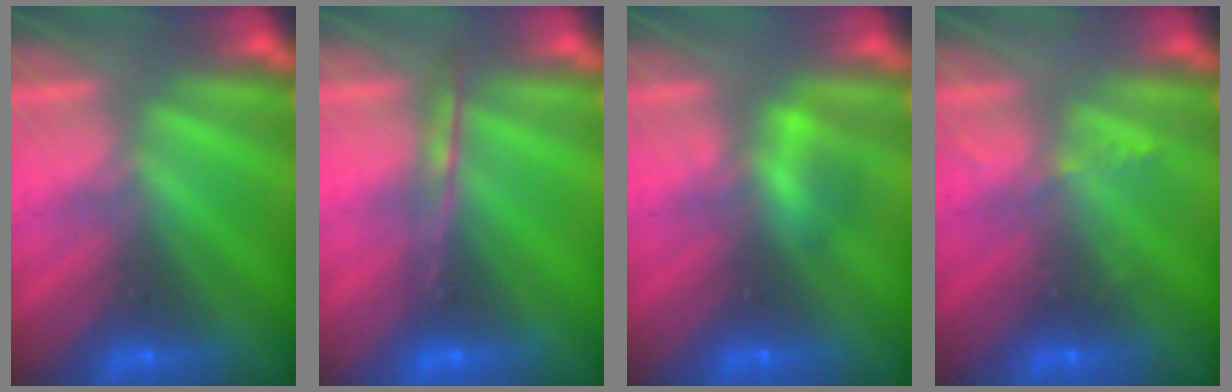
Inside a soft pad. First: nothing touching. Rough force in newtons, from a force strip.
{"total": 4.8}
{"total": 2.2}
{"total": 2.3}